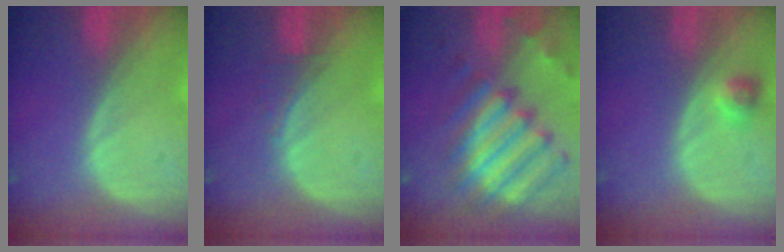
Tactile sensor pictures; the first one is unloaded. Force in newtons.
{"total": 1.7, "press": 1.6, "slide": 0.7}
{"total": 12.0, "press": 10.4, "slide": 6.0}
{"total": 2.3, "press": 2.2, "slide": 0.7}